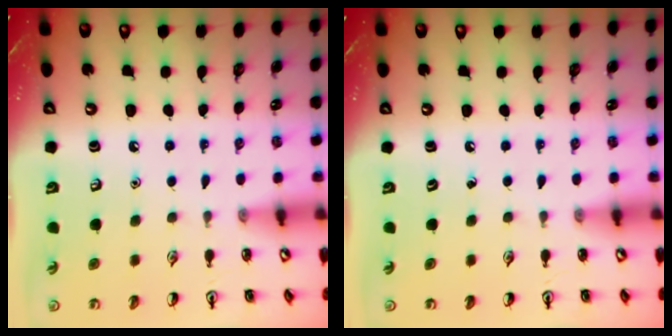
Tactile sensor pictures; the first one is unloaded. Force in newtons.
{"total": 0.0}